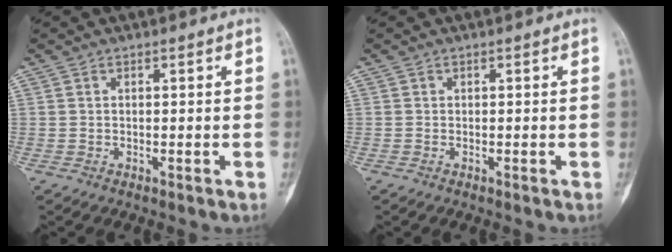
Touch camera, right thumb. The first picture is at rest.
{"total": 0.0}